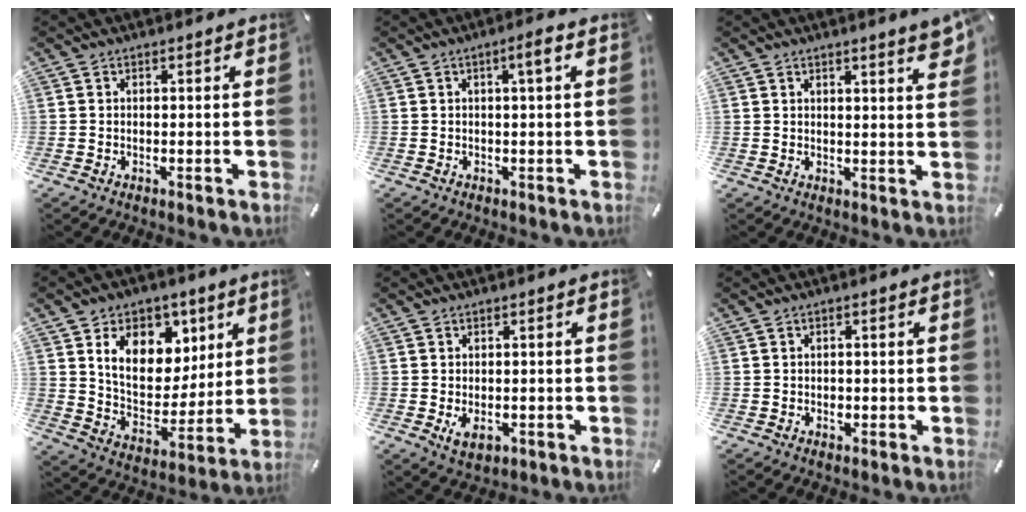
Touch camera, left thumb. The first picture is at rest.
{"total": 3.2, "force": [0.6, 0.1, 3.1], "torque": [-0.053, -0.002, 0.007]}
{"total": 3.4, "force": [2.6, 0.3, 2.1], "torque": [-0.032, -0.015, 0.044]}
{"total": 14.6, "force": [7.2, 10.8, 6.9], "torque": [-0.107, -0.038, 0.134]}
{"total": 3.2, "force": [-0.7, 2.2, 2.1], "torque": [-0.042, -0.006, -0.015]}
{"total": 1.0, "force": [-0.2, 0.8, 0.5], "torque": [-0.012, 0.001, -0.004]}